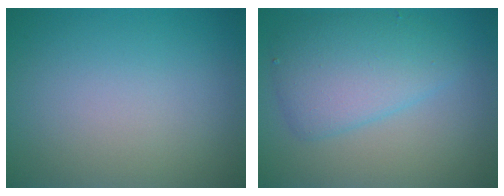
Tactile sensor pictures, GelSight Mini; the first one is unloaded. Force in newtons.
{"total": 4.8, "press": 4.8, "slide": 0.0}